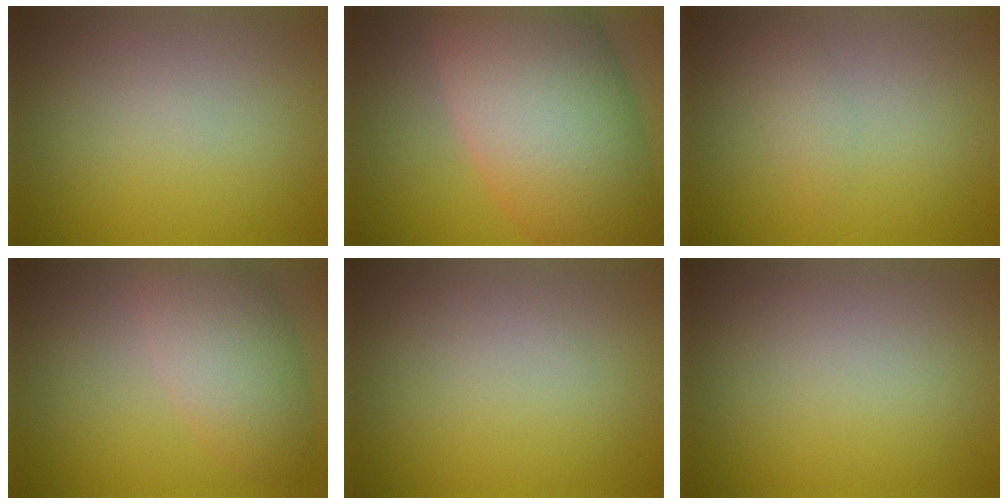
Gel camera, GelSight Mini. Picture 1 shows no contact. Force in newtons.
{"total": 14.4, "press": 14.4, "slide": 0.6}
{"total": 1.1, "press": 1.1, "slide": 0.1}
{"total": 5.5, "press": 5.5, "slide": 0.3}
{"total": 0.0}
{"total": 0.0}